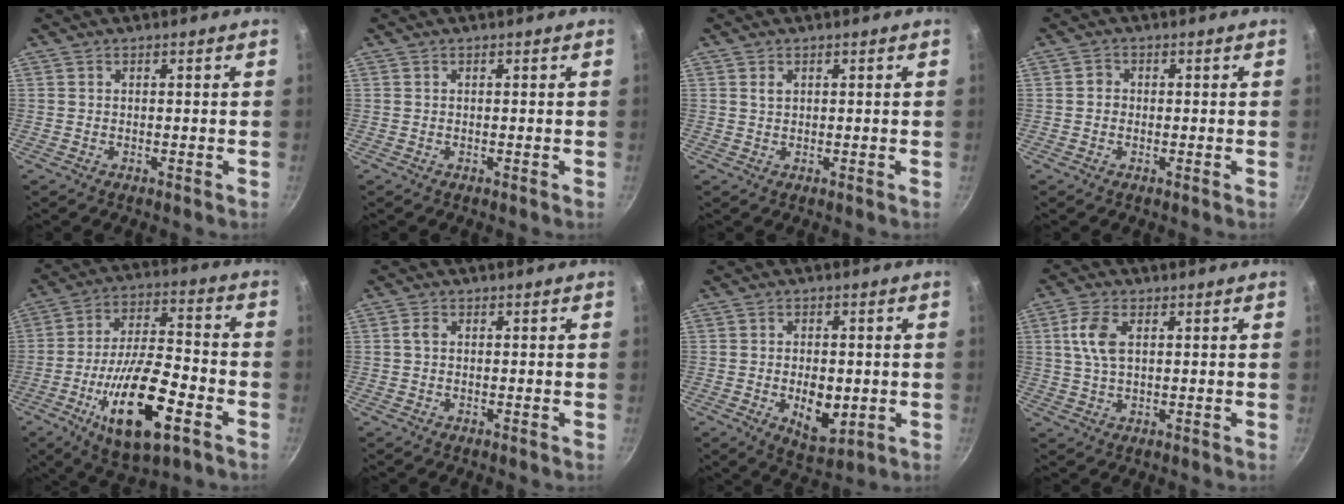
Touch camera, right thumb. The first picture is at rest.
{"total": 0.0}
{"total": 1.2, "force": [0.5, 0.8, 0.8], "torque": [-0.011, 0.000, 0.010]}
{"total": 1.7, "force": [-0.1, 1.6, 0.6], "torque": [-0.005, 0.006, -0.005]}
{"total": 19.6, "force": [-7.7, 7.5, 16.4], "torque": [-0.281, 0.029, -0.132]}
{"total": 1.4, "force": [0.1, 1.0, 0.9], "torque": [-0.016, 0.004, 0.001]}
{"total": 8.7, "force": [-1.5, 5.0, 7.0], "torque": [-0.086, -0.009, -0.011]}
{"total": 6.2, "force": [1.6, 3.2, 5.0], "torque": [-0.104, 0.003, 0.031]}